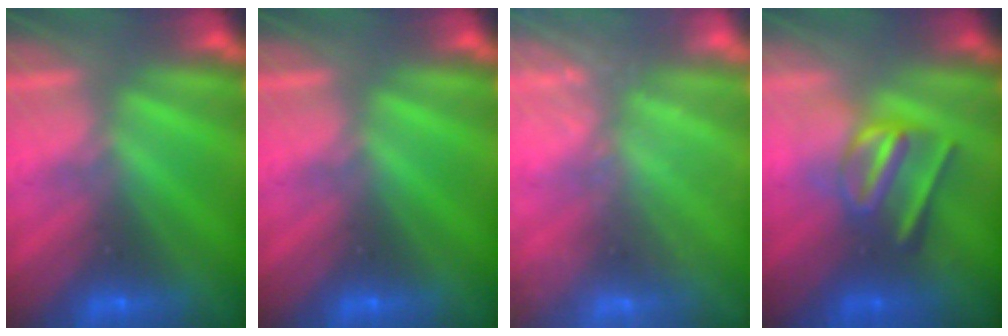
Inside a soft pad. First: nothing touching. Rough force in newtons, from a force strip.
{"total": 0.0}
{"total": 2.5}
{"total": 2.9}